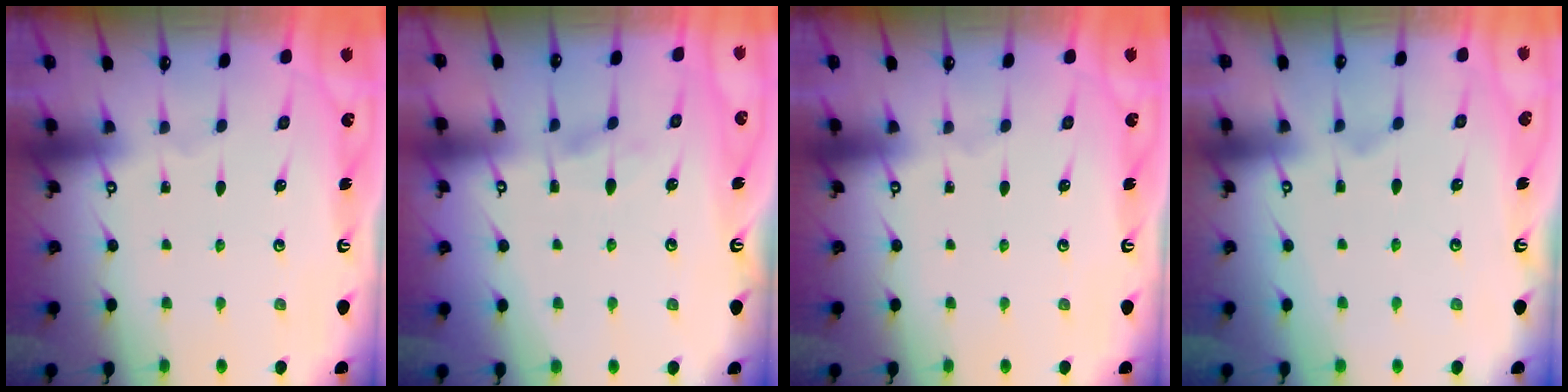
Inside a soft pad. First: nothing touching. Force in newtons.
{"total": 1.3, "press": 0.8, "slide": 1.0}
{"total": 0.0}
{"total": 1.2, "press": 0.7, "slide": 1.0}